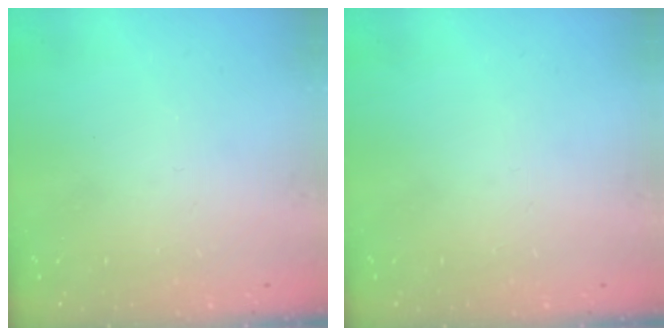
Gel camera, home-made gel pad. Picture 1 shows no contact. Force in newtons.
{"total": 0.0}